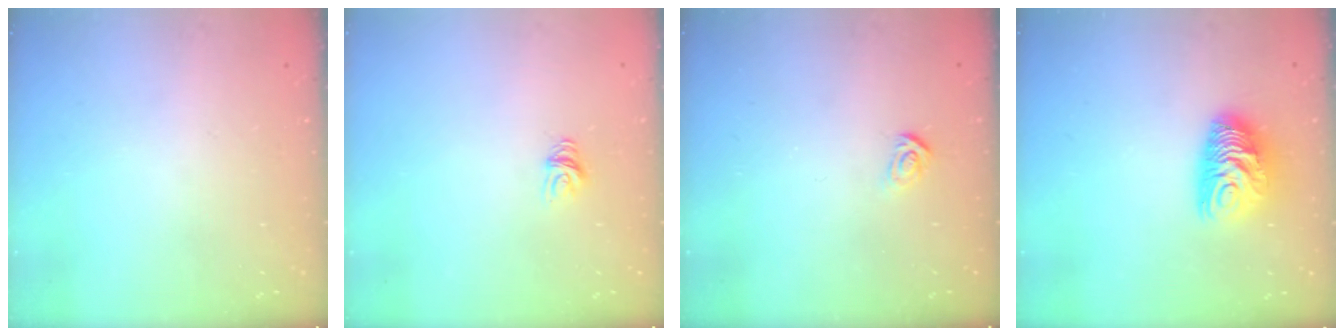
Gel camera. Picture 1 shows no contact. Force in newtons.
{"total": 4.7, "press": 4.7, "slide": 0.3}
{"total": 2.6, "press": 2.6, "slide": 0.3}
{"total": 10.2, "press": 10.2, "slide": 0.3}